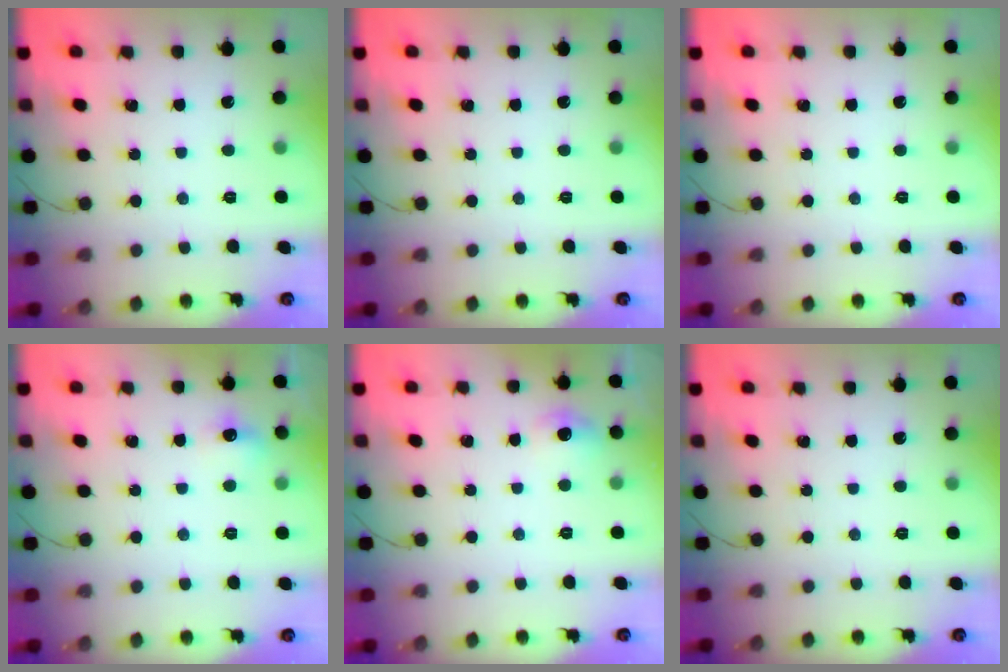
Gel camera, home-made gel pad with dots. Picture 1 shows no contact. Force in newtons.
{"total": 0.0}
{"total": 0.0}
{"total": 6.2, "press": 5.9, "slide": 1.8}
{"total": 5.4, "press": 5.2, "slide": 1.6}
{"total": 0.0}